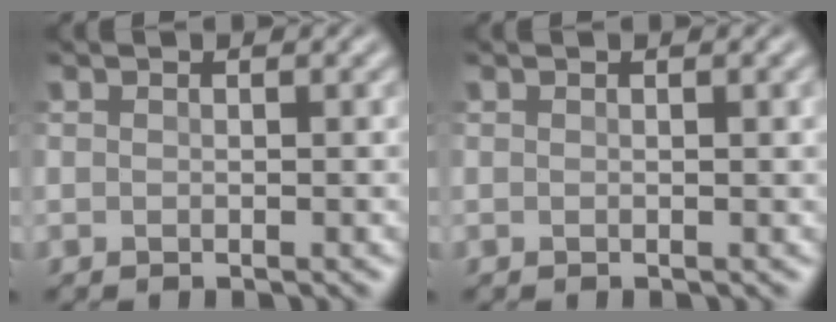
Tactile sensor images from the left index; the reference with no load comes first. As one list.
[{"total": 1.1, "force": [0.2, 0.2, 1.0], "torque": [-0.010, 0.004, 0.002]}]